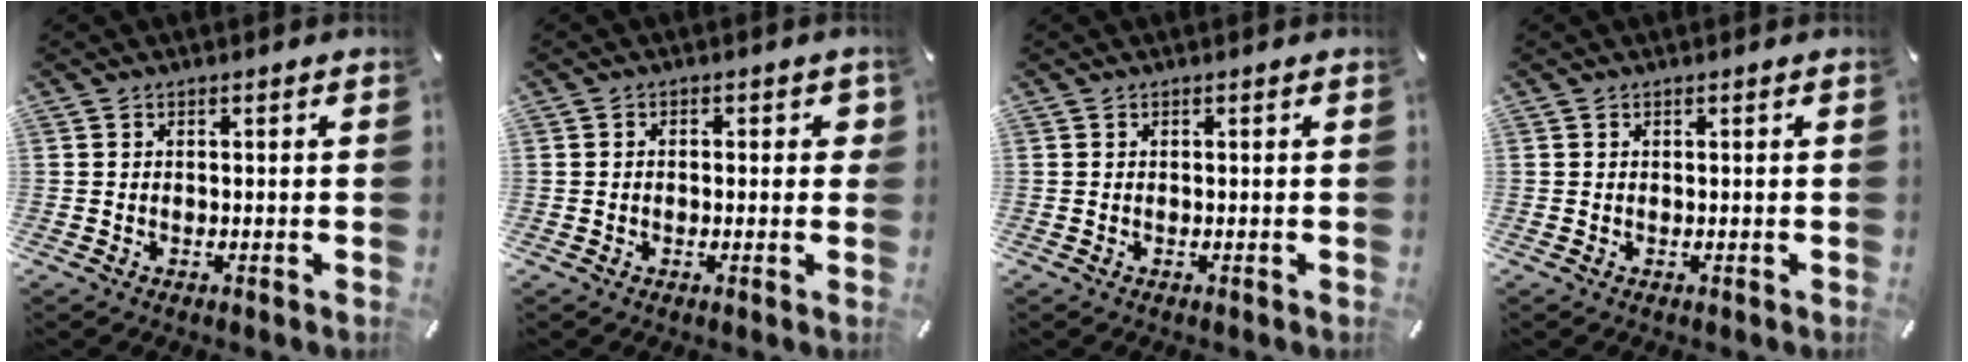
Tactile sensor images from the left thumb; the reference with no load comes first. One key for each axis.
{"total": 2.1, "fx": -0.5, "fy": 1.5, "fz": 1.4, "tx": -0.017, "ty": 0.006, "tz": -0.012}
{"total": 0.0}
{"total": 0.0}